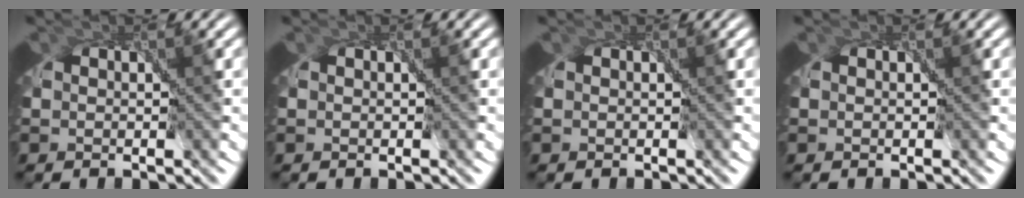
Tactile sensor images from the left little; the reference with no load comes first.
{"total": 0.0}
{"total": 0.0}
{"total": 0.0}